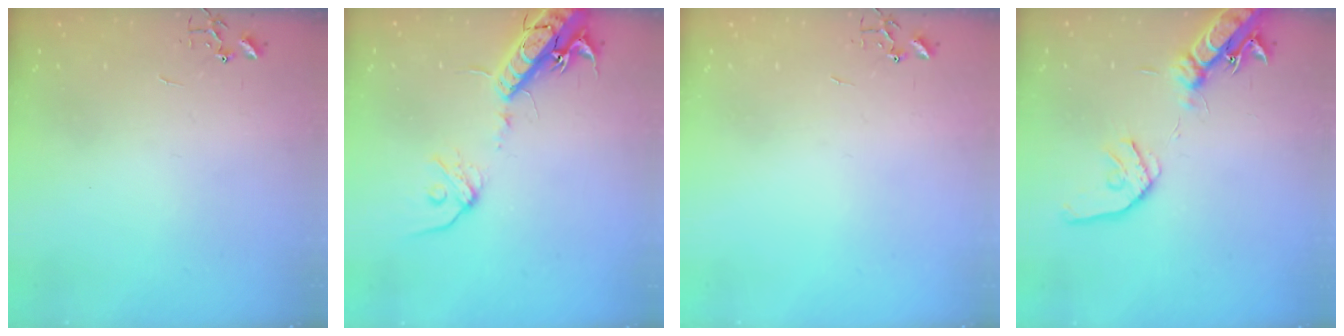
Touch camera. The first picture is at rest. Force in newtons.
{"total": 17.2, "press": 16.9, "slide": 3.1}
{"total": 0.0}
{"total": 16.5, "press": 16.2, "slide": 2.9}